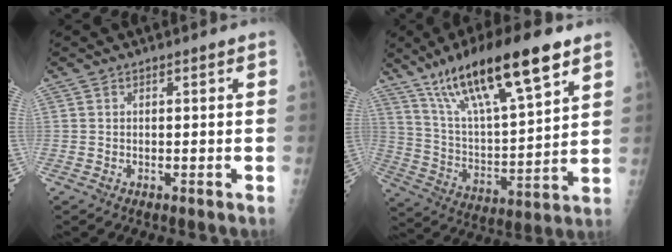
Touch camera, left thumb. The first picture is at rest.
{"total": 22.7, "force": [14.0, 5.6, 17.0], "torque": [-0.277, -0.037, 0.252]}